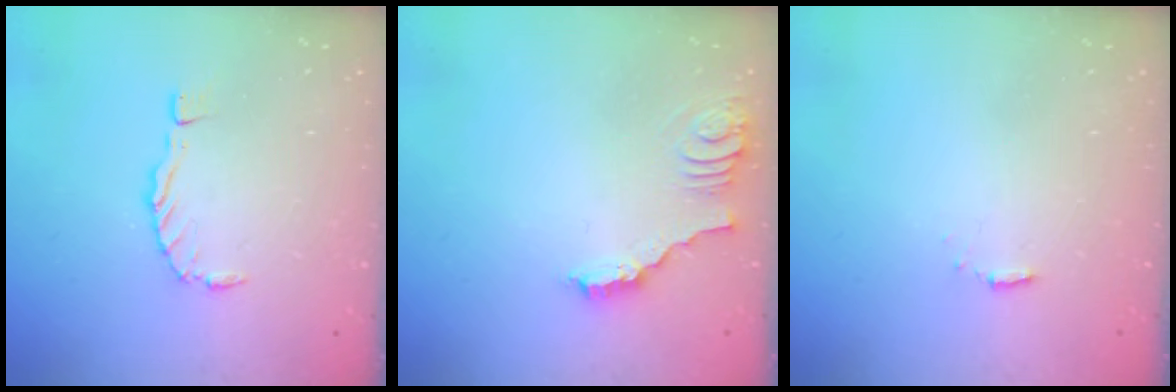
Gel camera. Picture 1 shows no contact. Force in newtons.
{"total": 3.5, "press": 3.5, "slide": 0.2}
{"total": 1.3, "press": 1.3, "slide": 0.3}